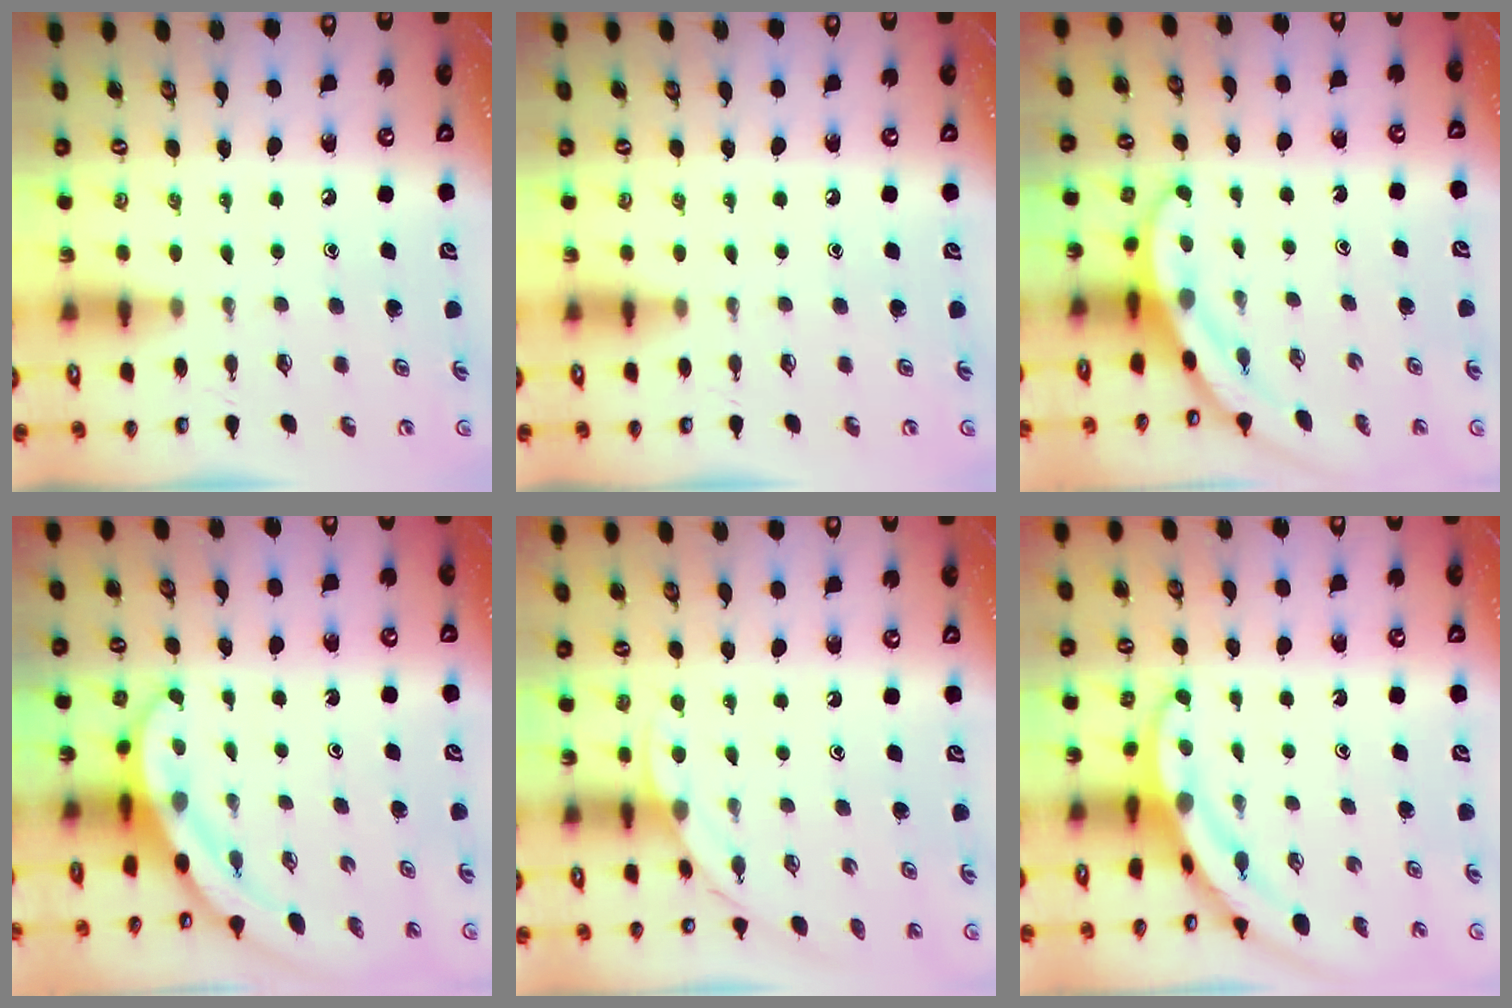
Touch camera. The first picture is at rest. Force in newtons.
{"total": 0.0}
{"total": 3.1, "press": 3.1, "slide": 0.2}
{"total": 3.9, "press": 3.9, "slide": 0.2}
{"total": 3.4, "press": 3.4, "slide": 0.2}
{"total": 3.6, "press": 3.5, "slide": 0.4}